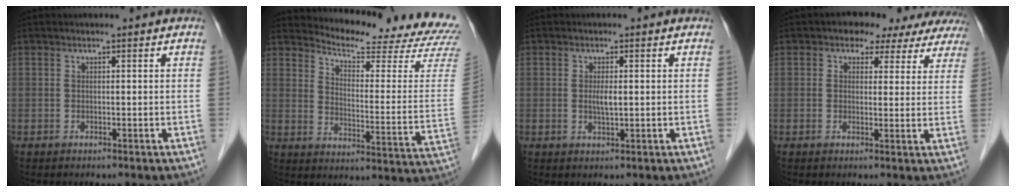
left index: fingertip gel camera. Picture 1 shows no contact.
{"total": 20.3, "force": [19.7, 0.4, 4.7], "torque": [-0.074, -0.130, 0.234]}
{"total": 2.1, "force": [0.1, 0.3, 2.0], "torque": [-0.042, -0.003, 0.002]}
{"total": 10.2, "force": [8.1, 5.2, 3.3], "torque": [-0.017, 0.018, 0.073]}